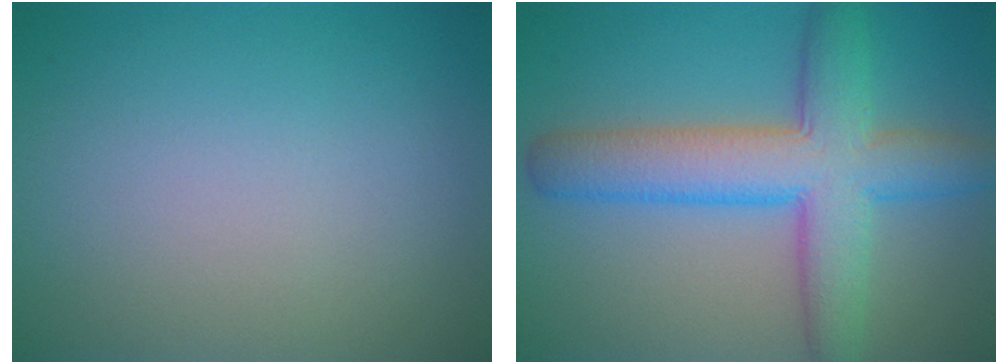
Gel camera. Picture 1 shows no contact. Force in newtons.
{"total": 8.1, "press": 8.1, "slide": 0.1}